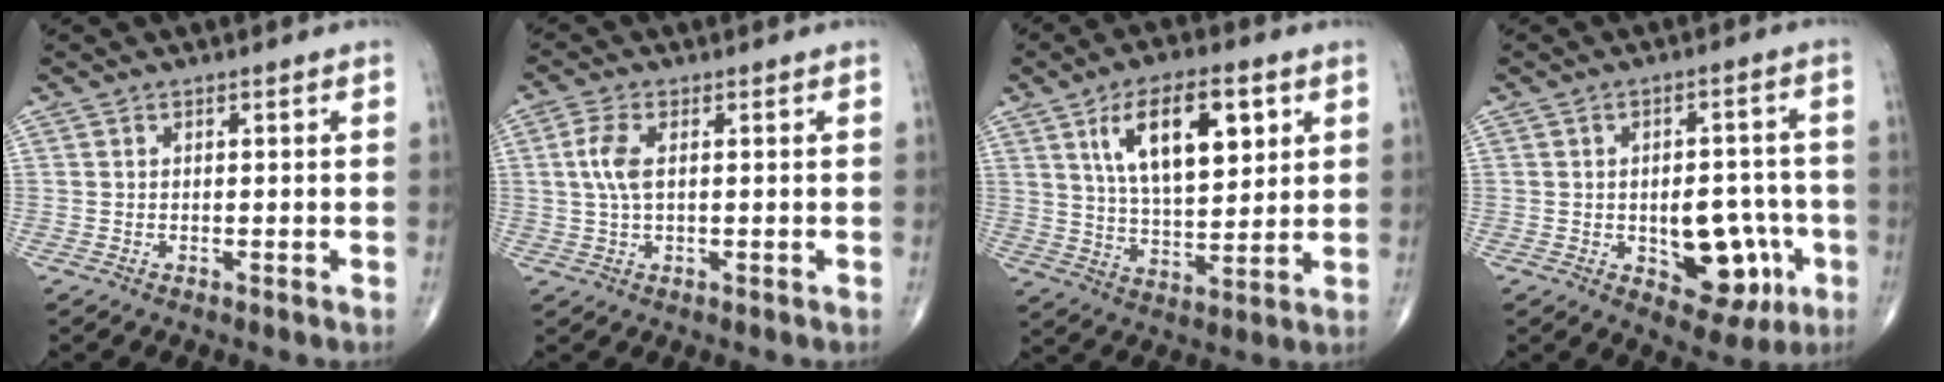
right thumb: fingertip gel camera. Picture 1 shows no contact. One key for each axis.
{"total": 4.8, "fx": 0.8, "fy": 2.1, "fz": 4.2, "tx": -0.109, "ty": 0.006, "tz": 0.015}
{"total": 15.5, "fx": 6.0, "fy": 6.9, "fz": 12.5, "tx": -0.185, "ty": -0.022, "tz": 0.109}
{"total": 12.0, "fx": -3.2, "fy": 7.0, "fz": 9.2, "tx": -0.080, "ty": 0.021, "tz": -0.029}